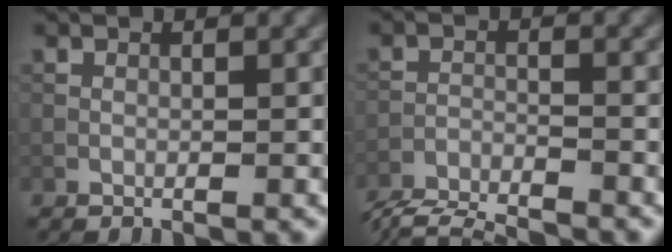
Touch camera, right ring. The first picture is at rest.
{"total": 8.9, "force": [-8.7, 1.3, 1.6], "torque": [-0.034, -0.024, -0.143]}